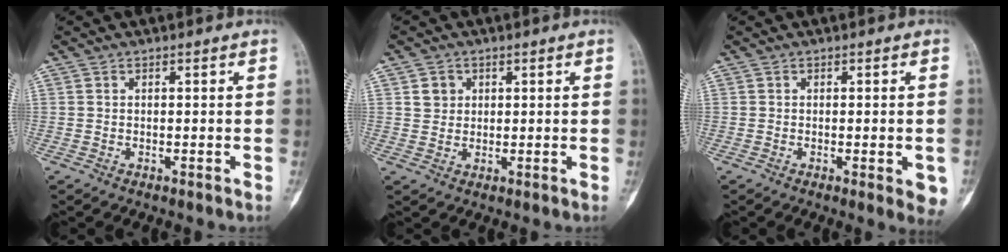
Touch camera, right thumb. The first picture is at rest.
{"total": 2.9, "force": [1.0, 2.6, 0.8], "torque": [0.002, -0.004, 0.017]}
{"total": 5.0, "force": [-1.4, 1.4, 4.6], "torque": [-0.047, -0.008, -0.013]}